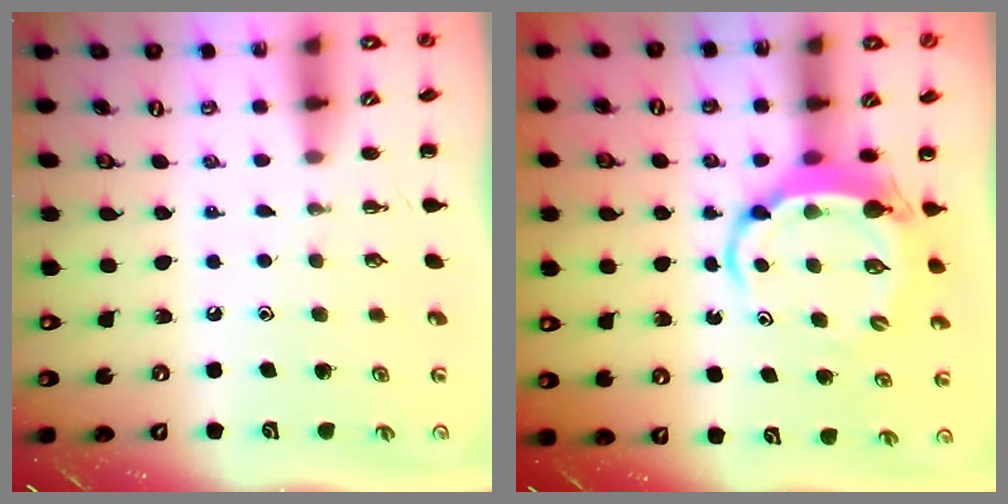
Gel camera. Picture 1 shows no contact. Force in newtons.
{"total": 6.7, "press": 6.6, "slide": 1.3}